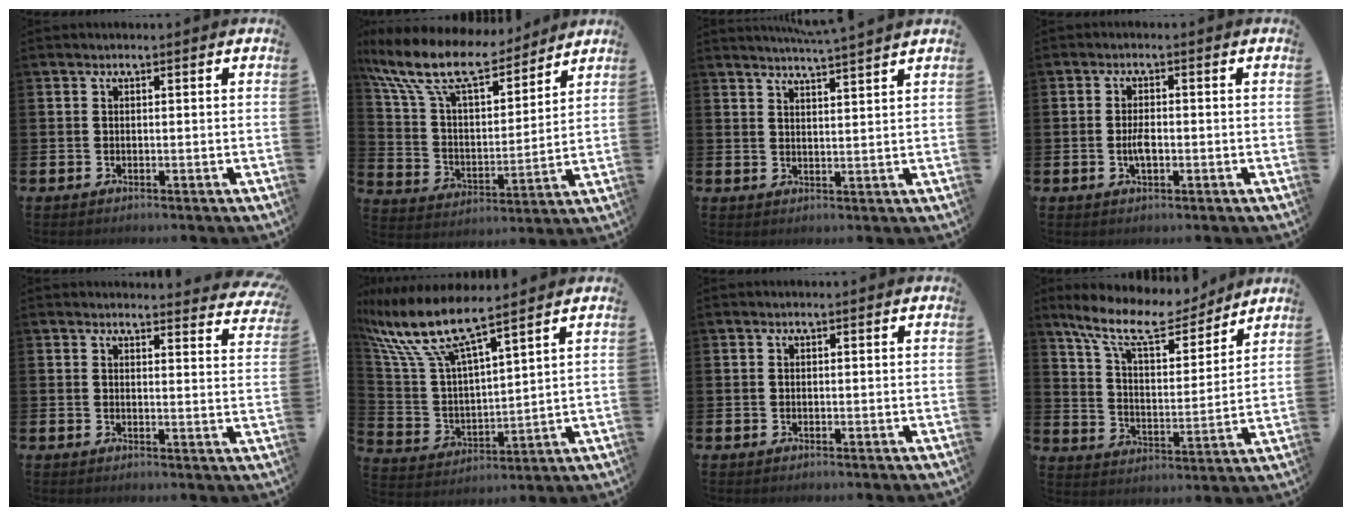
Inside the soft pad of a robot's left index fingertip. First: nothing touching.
{"total": 12.1, "force": [10.3, 3.6, 5.3], "torque": [-0.151, -0.056, 0.183]}
{"total": 4.1, "force": [3.9, -1.0, 0.4], "torque": [-0.012, -0.026, 0.069]}
{"total": 2.6, "force": [-0.5, 1.3, 2.2], "torque": [-0.031, -0.003, -0.011]}
{"total": 2.9, "force": [2.9, 0.2, 0.2], "torque": [0.011, -0.025, 0.047]}
{"total": 9.7, "force": [8.4, 1.5, 4.8], "torque": [-0.132, -0.048, 0.141]}
{"total": 0.0}
{"total": 11.4, "force": [9.8, 3.2, 4.9], "torque": [-0.122, -0.058, 0.171]}